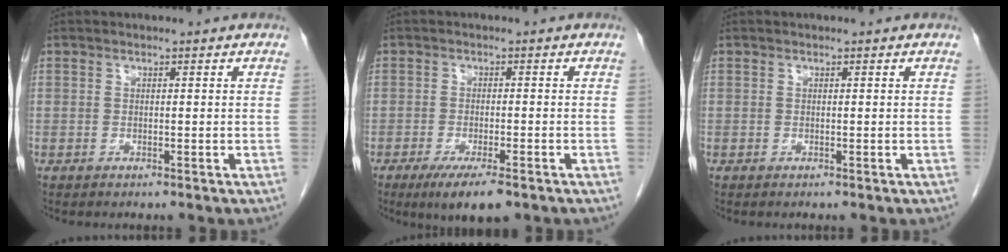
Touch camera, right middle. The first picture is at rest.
{"total": 6.4, "force": [-4.1, 1.4, 4.7], "torque": [-0.076, -0.013, -0.063]}
{"total": 0.0}